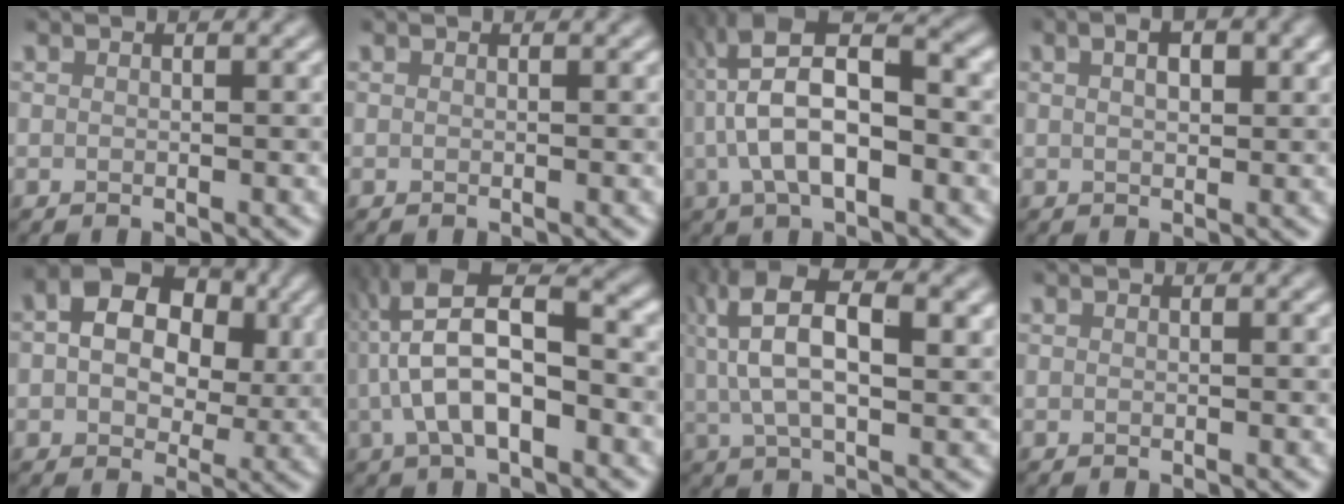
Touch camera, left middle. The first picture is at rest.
{"total": 0.0}
{"total": 9.2, "force": [-0.5, 3.7, 8.4], "torque": [-0.153, 0.023, -0.015]}
{"total": 3.4, "force": [1.4, 1.6, 2.7], "torque": [-0.036, 0.004, 0.017]}
{"total": 10.1, "force": [2.4, 7.1, 6.7], "torque": [-0.114, 0.030, 0.028]}
{"total": 8.4, "force": [-0.9, 3.4, 7.7], "torque": [-0.143, 0.022, -0.021]}
{"total": 10.8, "force": [4.0, 4.6, 8.9], "torque": [-0.174, 0.022, 0.059]}
{"total": 0.0}